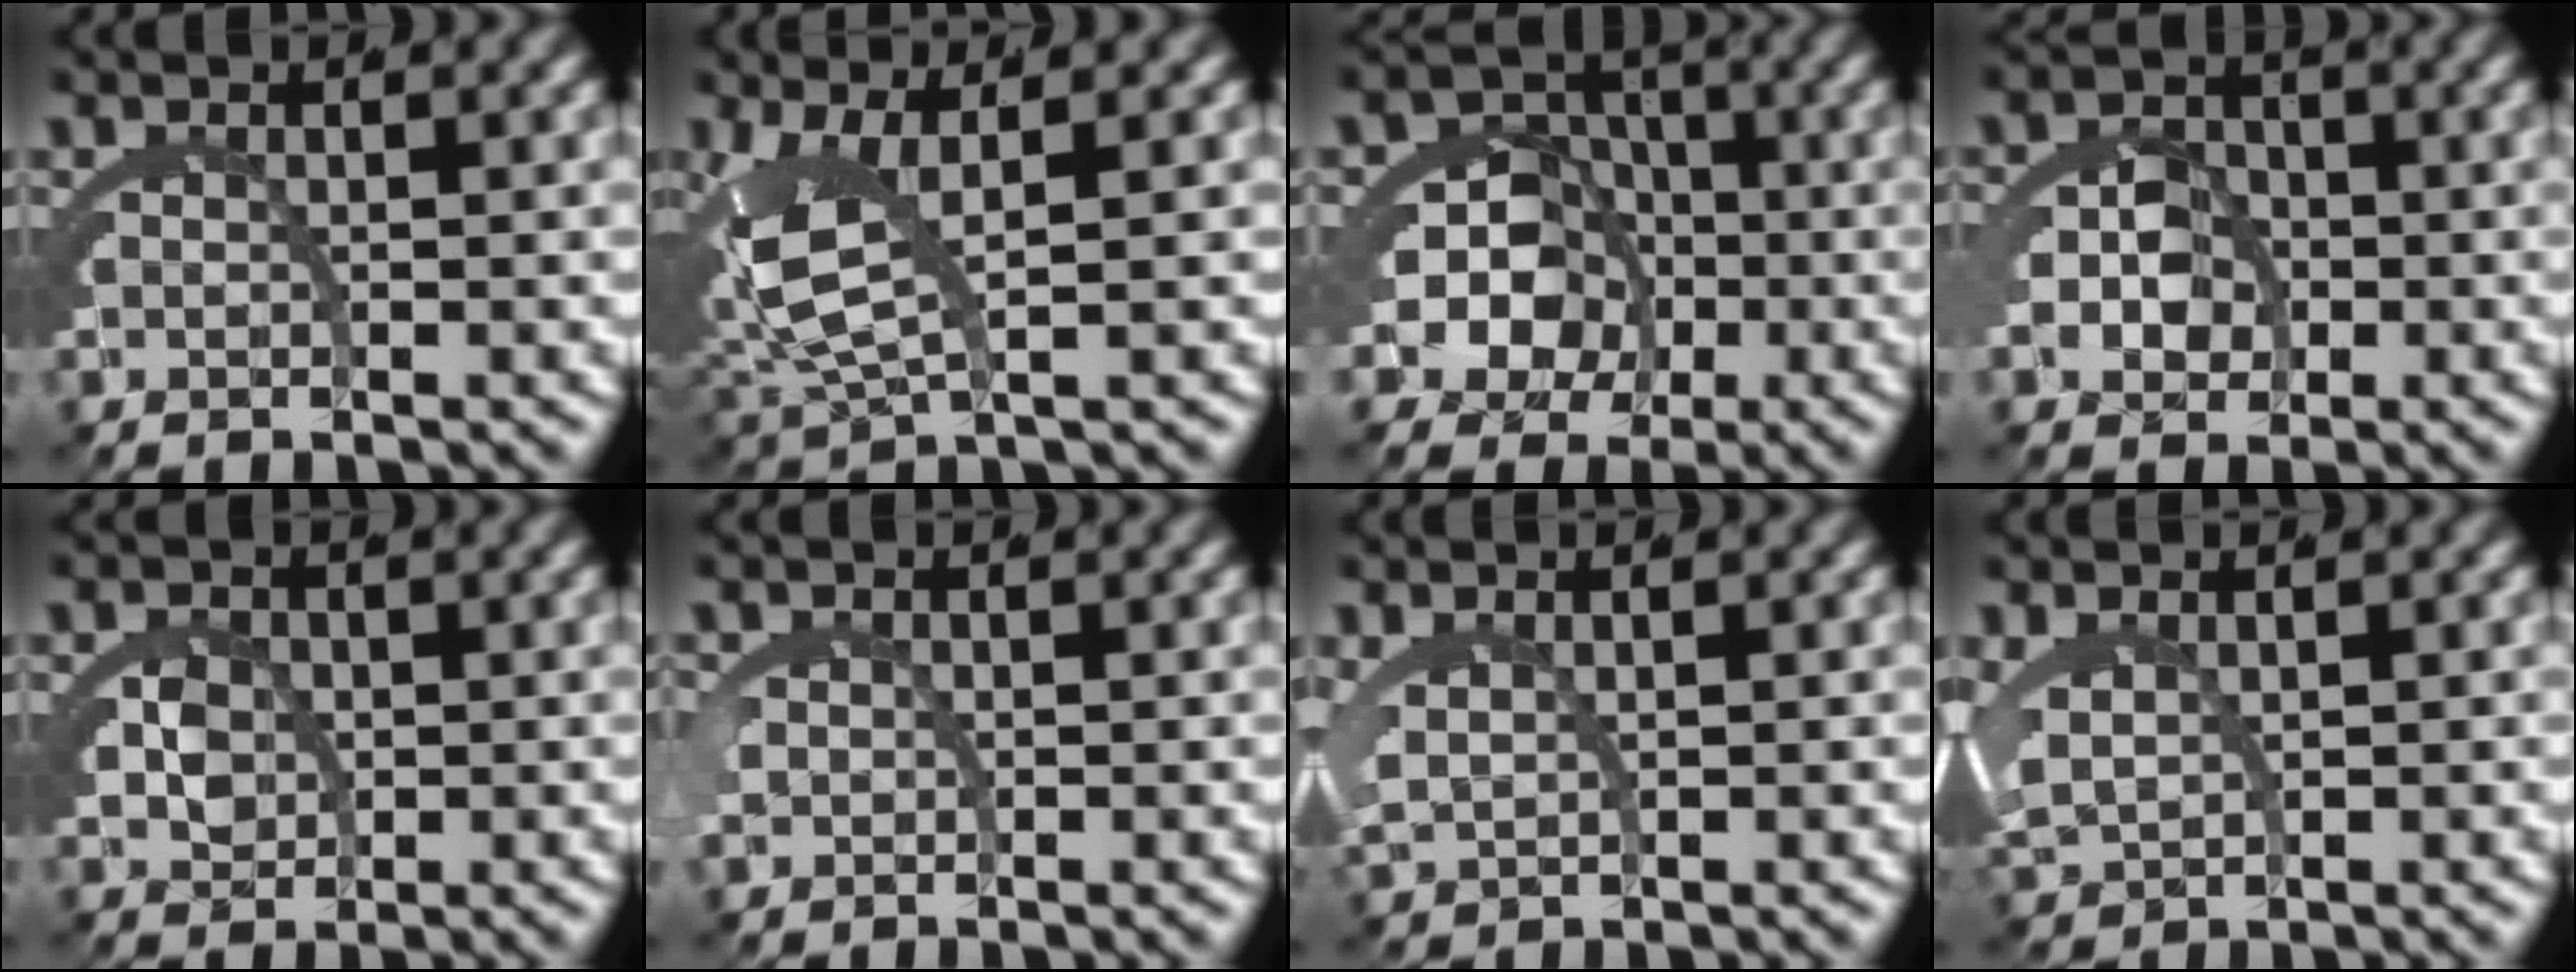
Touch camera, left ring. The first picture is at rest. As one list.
[{"total": 6.4, "force": [1.3, 3.1, 5.4], "torque": [-0.127, -0.007, 0.032]}, {"total": 11.9, "force": [-2.4, 10.1, 5.8], "torque": [-0.116, -0.054, -0.035]}, {"total": 5.6, "force": [-1.0, 4.7, 2.9], "torque": [-0.047, -0.017, -0.016]}, {"total": 2.7, "force": [-0.2, 2.3, 1.5], "torque": [-0.033, -0.019, 0.005]}, {"total": 1.2, "force": [0.1, 1.1, 0.6], "torque": [-0.025, -0.008, 0.007]}, {"total": 2.4, "force": [0.9, 1.7, 1.5], "torque": [-0.054, -0.013, 0.032]}, {"total": 3.2, "force": [0.6, 2.4, 1.9], "torque": [-0.073, -0.021, 0.031]}]